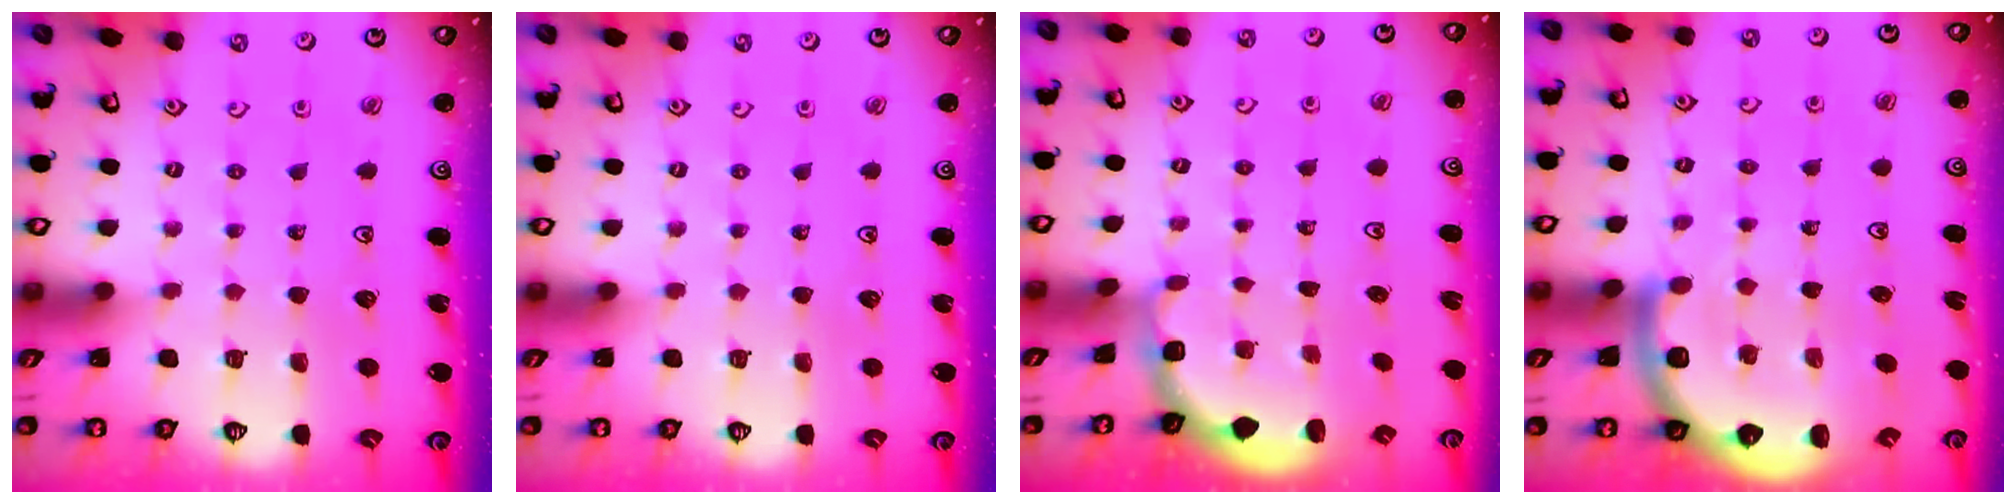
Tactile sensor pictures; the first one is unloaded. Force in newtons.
{"total": 0.0}
{"total": 1.9, "press": 1.8, "slide": 0.7}
{"total": 8.2, "press": 7.9, "slide": 2.0}